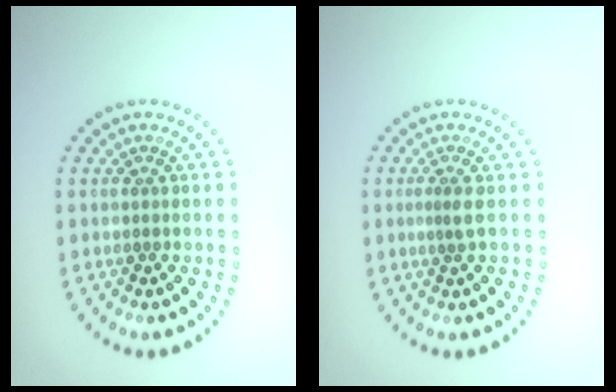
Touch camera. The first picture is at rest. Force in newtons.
{"total": 1.0, "press": 0.6, "slide": 0.8}